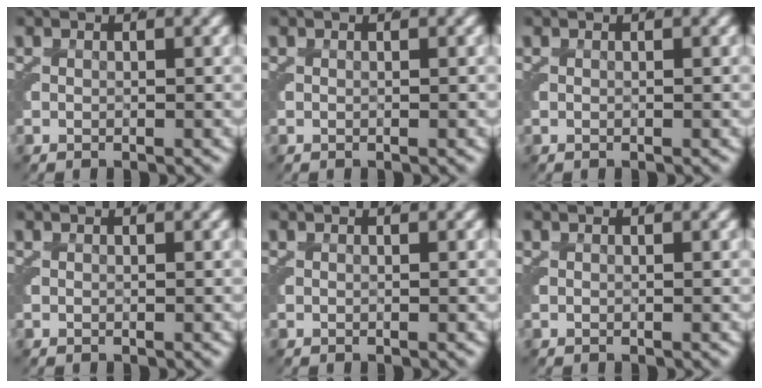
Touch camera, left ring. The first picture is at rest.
{"total": 0.0}
{"total": 0.0}
{"total": 0.0}
{"total": 0.0}
{"total": 0.0}